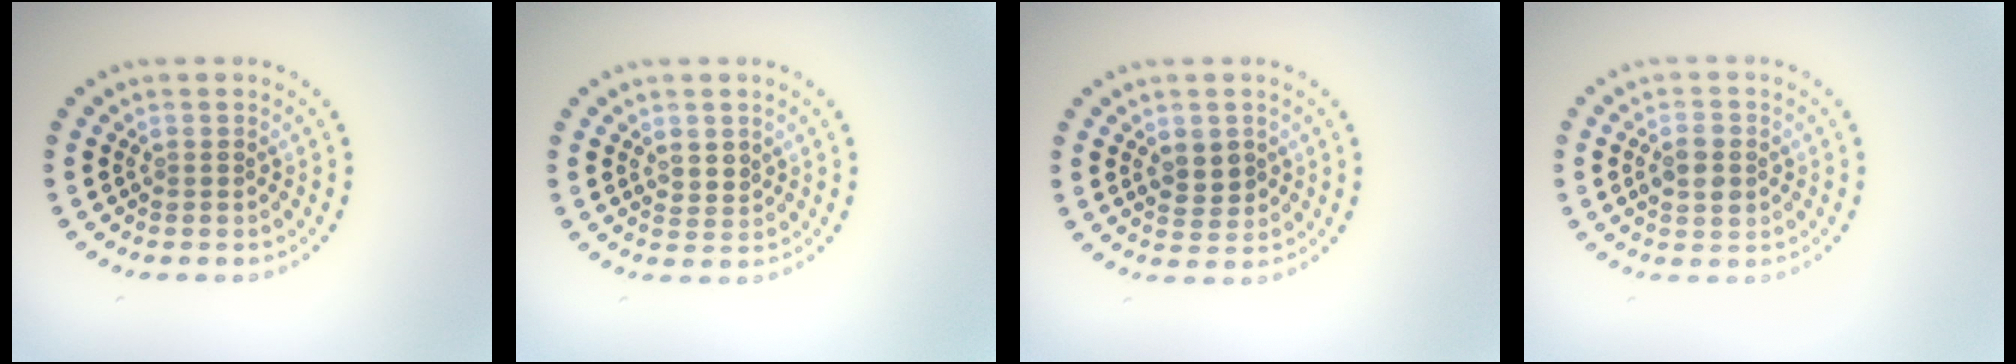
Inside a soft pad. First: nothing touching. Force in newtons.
{"total": 1.5, "press": 1.4, "slide": 0.7}
{"total": 1.8, "press": 1.7, "slide": 0.5}
{"total": 2.8, "press": 2.7, "slide": 0.2}